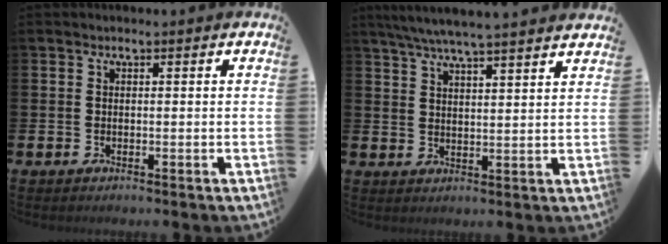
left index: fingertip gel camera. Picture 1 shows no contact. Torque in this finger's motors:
{"motor_torque": [0.99, -1.15, 0.85, 0.21]}